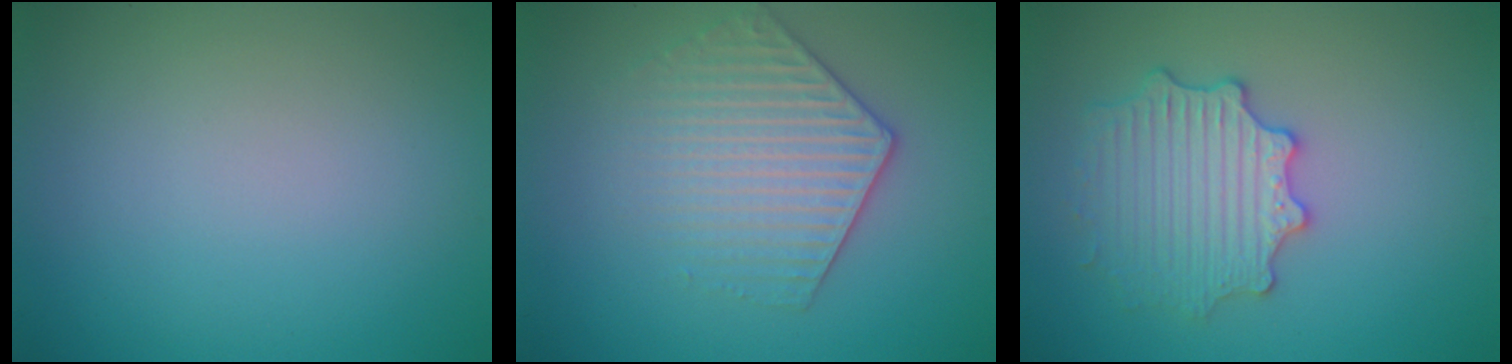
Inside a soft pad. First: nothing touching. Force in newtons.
{"total": 3.7, "press": 3.5, "slide": 1.3}
{"total": 3.6, "press": 3.6, "slide": 0.6}